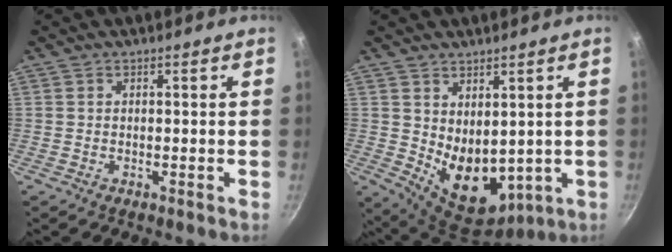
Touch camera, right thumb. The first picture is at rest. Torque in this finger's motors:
{"motor_torque": [-0.32, 1.08, 1.16, 0.22, 0.11]}